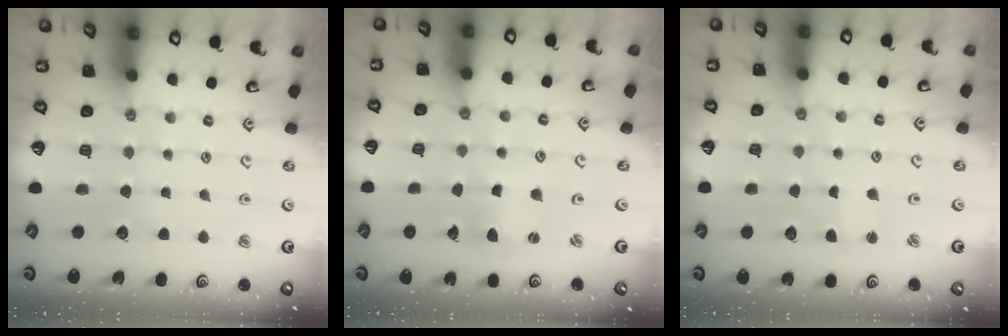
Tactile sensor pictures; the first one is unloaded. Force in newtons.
{"total": 3.2, "press": 3.2, "slide": 0.2}
{"total": 2.0, "press": 2.0, "slide": 0.3}